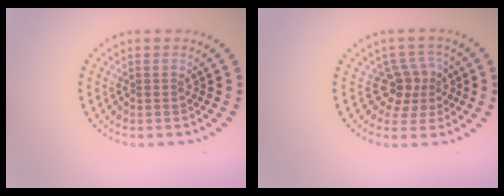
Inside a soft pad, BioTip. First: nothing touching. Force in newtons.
{"total": 2.9, "press": 2.4, "slide": 1.7}